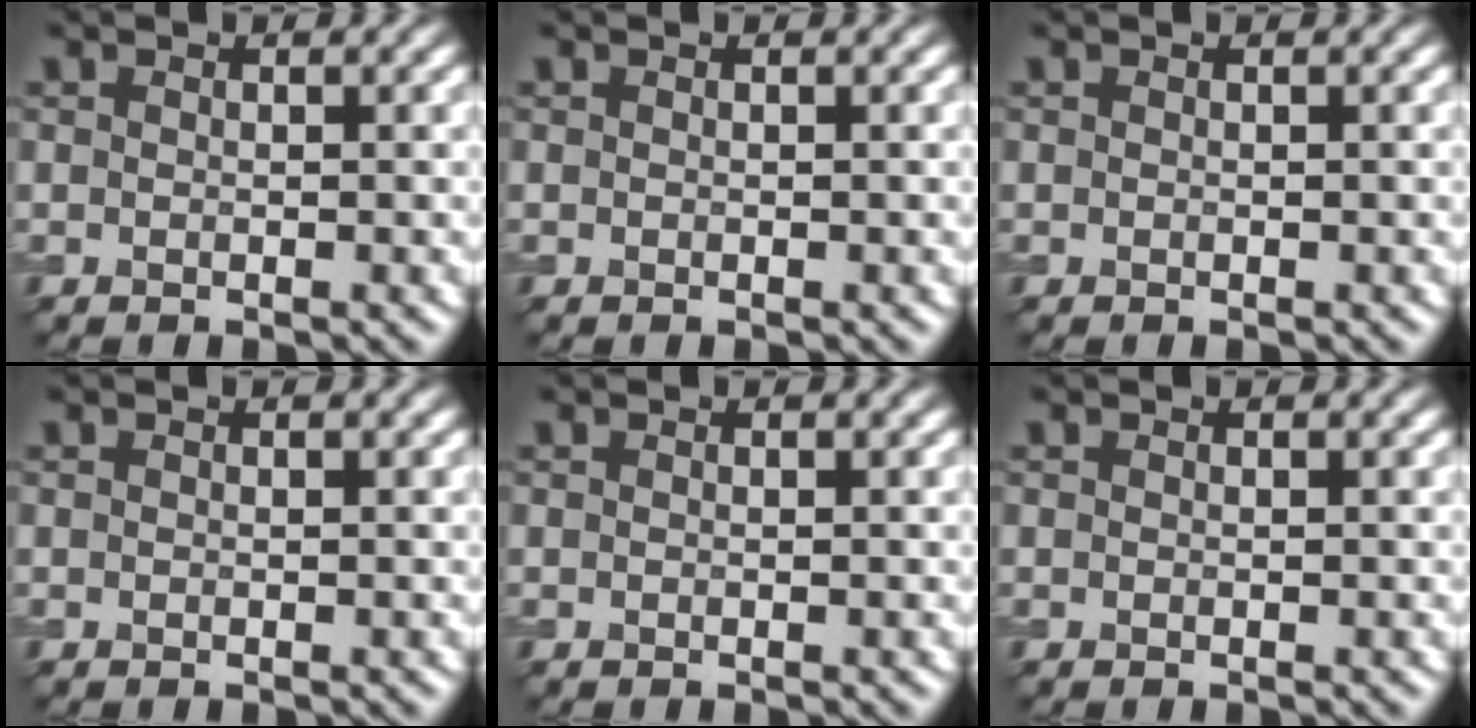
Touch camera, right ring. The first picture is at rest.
{"total": 0.0}
{"total": 0.0}
{"total": 0.0}
{"total": 0.0}
{"total": 0.0}